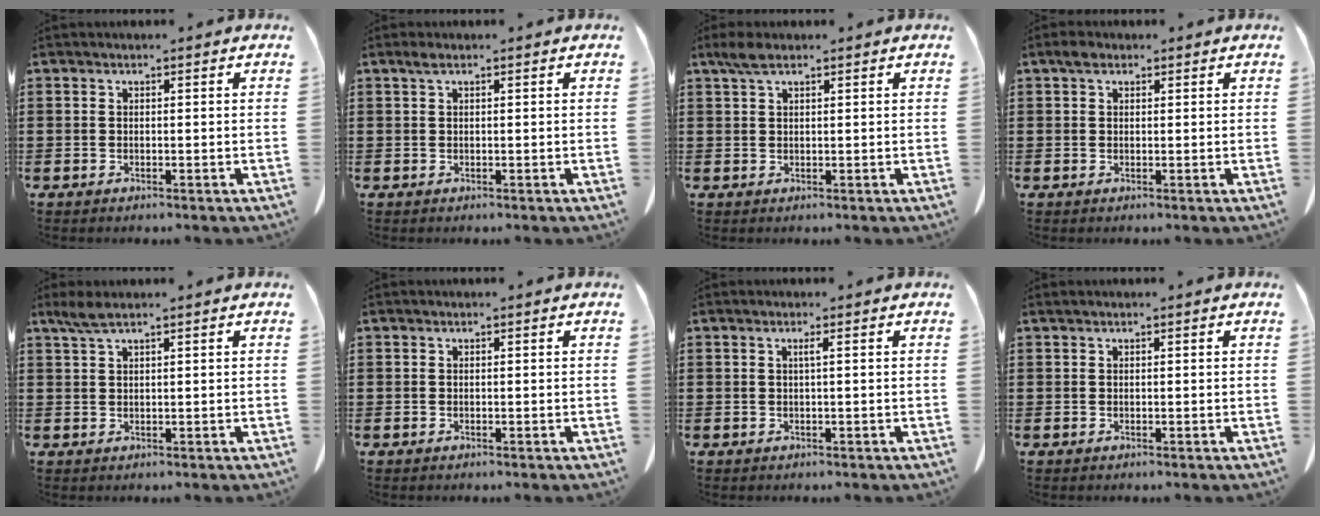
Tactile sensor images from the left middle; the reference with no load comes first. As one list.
[{"total": 1.0, "force": [0.4, 0.2, 0.9], "torque": [-0.018, 0.001, 0.008]}, {"total": 2.7, "force": [1.5, 0.9, 2.1], "torque": [-0.046, 0.003, 0.028]}, {"total": 1.7, "force": [1.0, 1.0, 0.9], "torque": [-0.022, 0.006, 0.018]}, {"total": 2.6, "force": [1.8, 0.3, 1.8], "torque": [-0.040, -0.001, 0.033]}, {"total": 0.0}, {"total": 1.0, "force": [0.2, -0.2, 0.9], "torque": [-0.017, -0.002, 0.003]}, {"total": 0.0}]